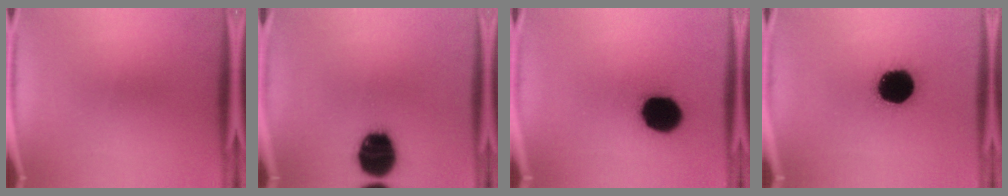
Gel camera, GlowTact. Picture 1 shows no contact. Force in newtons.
{"total": 17.0}
{"total": 18.0}
{"total": 18.3}